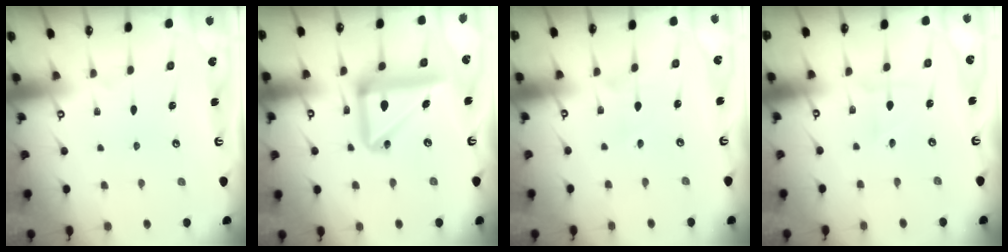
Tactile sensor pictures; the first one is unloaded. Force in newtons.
{"total": 14.9, "press": 14.7, "slide": 2.3}
{"total": 2.7, "press": 2.5, "slide": 1.1}
{"total": 1.5, "press": 1.5, "slide": 0.2}